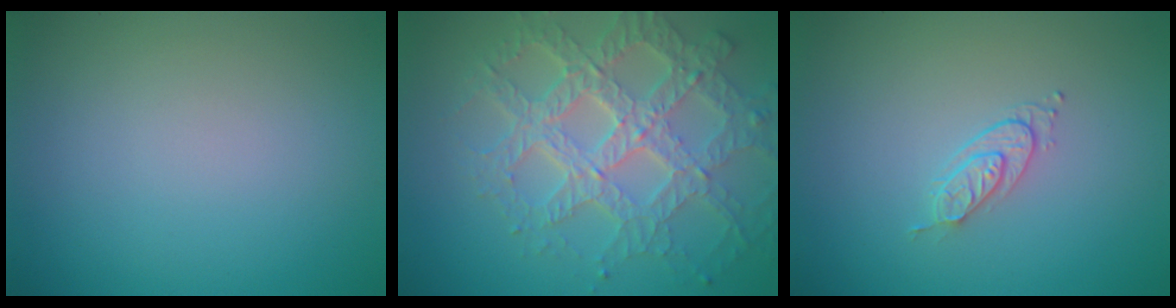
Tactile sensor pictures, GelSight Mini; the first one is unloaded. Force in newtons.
{"total": 7.8, "press": 5.6, "slide": 5.5}
{"total": 1.7, "press": 1.1, "slide": 1.3}